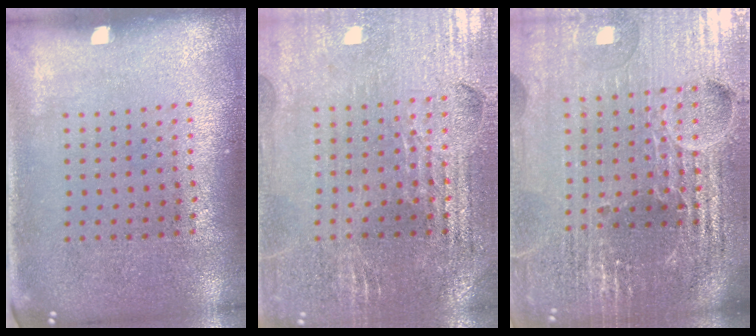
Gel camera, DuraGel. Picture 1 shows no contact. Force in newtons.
{"total": 2.8, "press": 2.8, "slide": 0.5}
{"total": 6.5, "press": 5.7, "slide": 3.2}